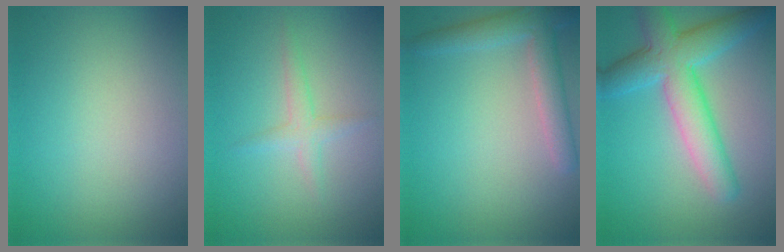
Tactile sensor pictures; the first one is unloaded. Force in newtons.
{"total": 1.6, "press": 1.6, "slide": 0.0}
{"total": 3.4, "press": 3.4, "slide": 0.4}
{"total": 6.5, "press": 6.5, "slide": 0.2}